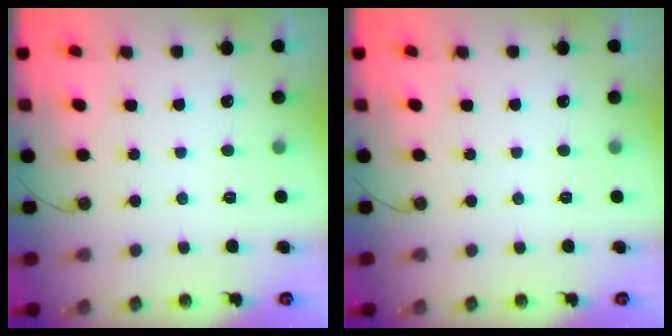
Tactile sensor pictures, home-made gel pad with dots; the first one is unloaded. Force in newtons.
{"total": 0.0}